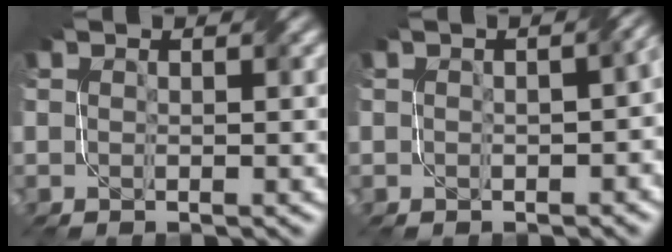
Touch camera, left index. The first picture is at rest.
{"total": 4.5, "force": [0.0, 2.5, 3.8], "torque": [-0.020, 0.001, 0.009]}